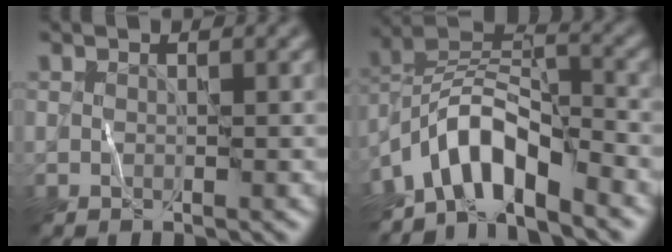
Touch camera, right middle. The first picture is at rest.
{"total": 6.7, "force": [-4.7, 2.5, 4.0], "torque": [-0.058, 0.006, -0.097]}